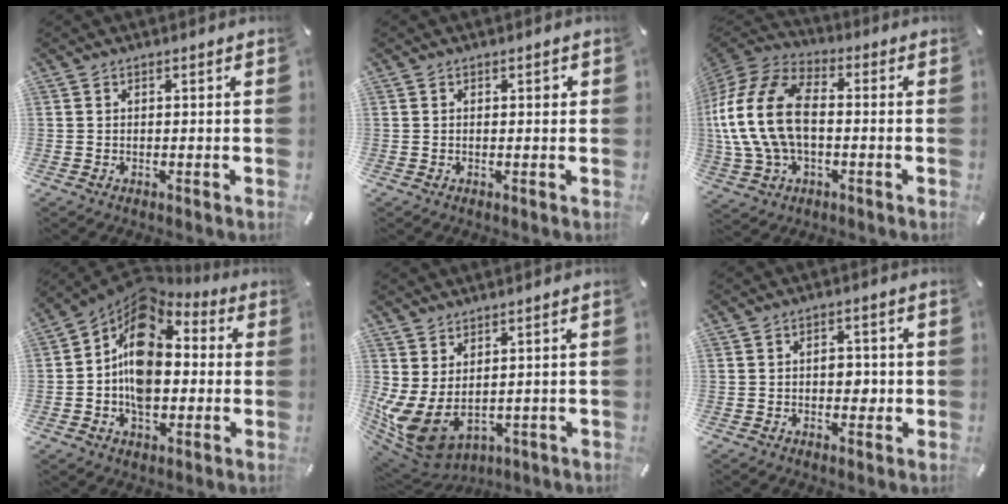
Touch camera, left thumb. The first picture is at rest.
{"total": 1.0, "force": [0.2, 0.5, 0.8], "torque": [-0.009, 0.001, 0.000]}
{"total": 18.5, "force": [-1.5, 12.3, 13.8], "torque": [-0.298, 0.019, -0.030]}
{"total": 14.3, "force": [0.1, 10.6, 9.5], "torque": [-0.179, 0.000, 0.002]}
{"total": 8.2, "force": [-0.4, 5.5, 6.0], "torque": [-0.150, -0.019, -0.003]}
{"total": 3.7, "force": [-0.3, 2.6, 2.6], "torque": [-0.033, 0.003, -0.010]}